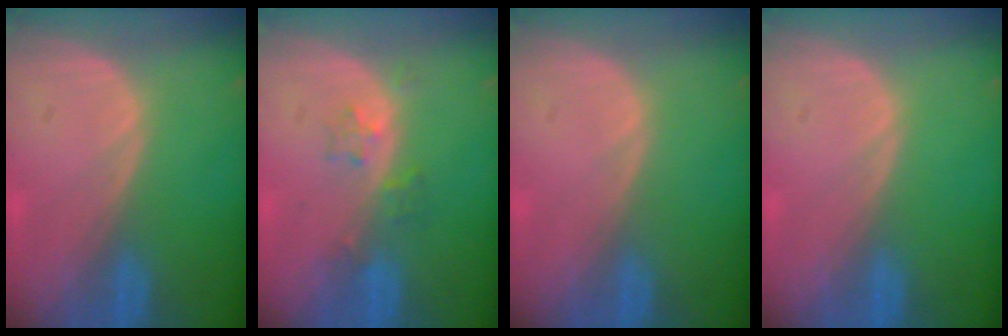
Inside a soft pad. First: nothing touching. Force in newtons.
{"total": 2.6, "press": 2.6, "slide": 0.2}
{"total": 0.0}
{"total": 0.0}